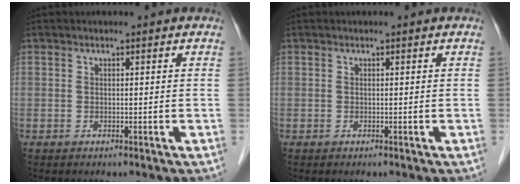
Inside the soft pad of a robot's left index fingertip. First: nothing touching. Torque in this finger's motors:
{"motor_torque": [0.07, 0.07, 0.00, 0.00]}